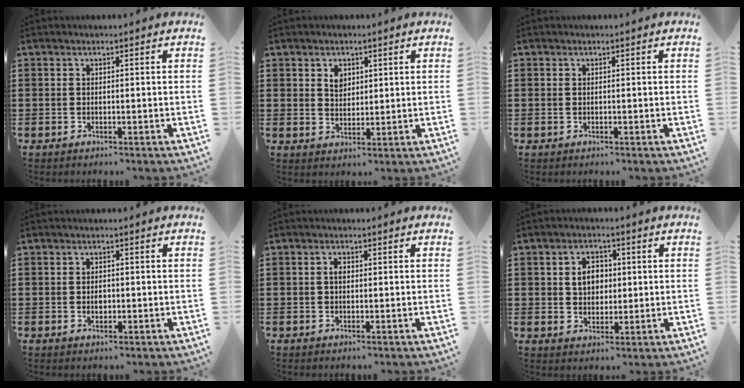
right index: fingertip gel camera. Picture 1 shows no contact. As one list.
[{"total": 2.7, "force": [1.3, 1.9, 1.3], "torque": [-0.023, 0.004, 0.022]}, {"total": 0.0}, {"total": 1.5, "force": [-0.2, 0.9, 1.2], "torque": [-0.025, 0.003, -0.003]}, {"total": 1.3, "force": [0.1, 0.7, 1.1], "torque": [-0.022, 0.005, 0.001]}, {"total": 4.3, "force": [0.5, 3.3, 2.6], "torque": [-0.053, 0.011, 0.004]}]